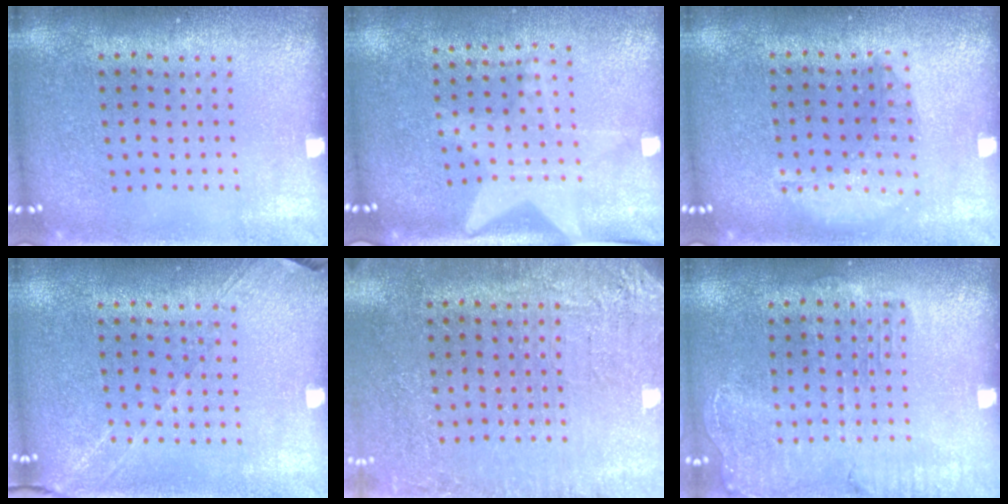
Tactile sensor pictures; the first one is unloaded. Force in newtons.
{"total": 1.5, "press": 1.4, "slide": 0.5}
{"total": 1.5, "press": 1.5, "slide": 0.5}
{"total": 1.3, "press": 1.3, "slide": 0.4}
{"total": 2.9, "press": 2.8, "slide": 0.9}
{"total": 1.4, "press": 1.4, "slide": 0.3}